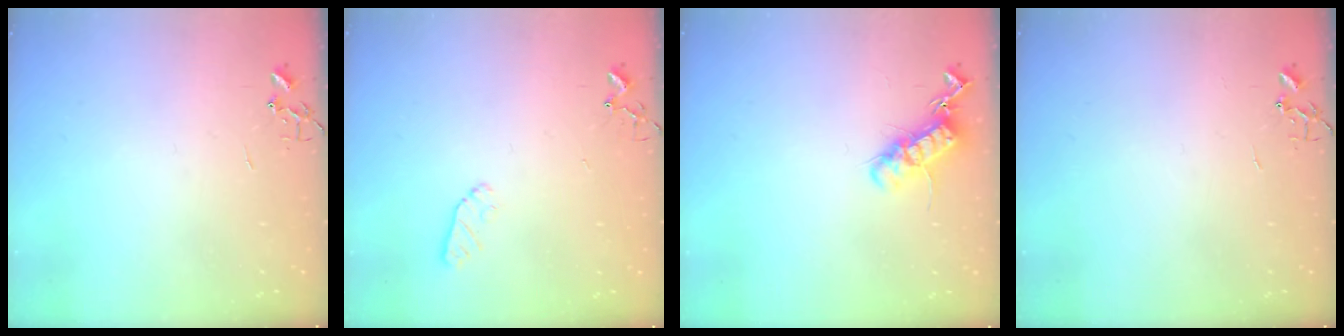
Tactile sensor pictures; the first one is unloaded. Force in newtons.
{"total": 5.6, "press": 5.5, "slide": 1.0}
{"total": 13.3, "press": 13.3, "slide": 0.3}
{"total": 0.0}